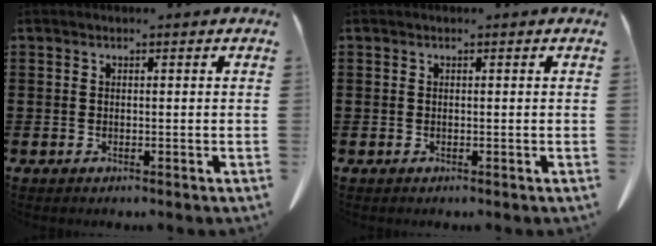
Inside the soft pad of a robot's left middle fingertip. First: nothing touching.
{"total": 0.0}